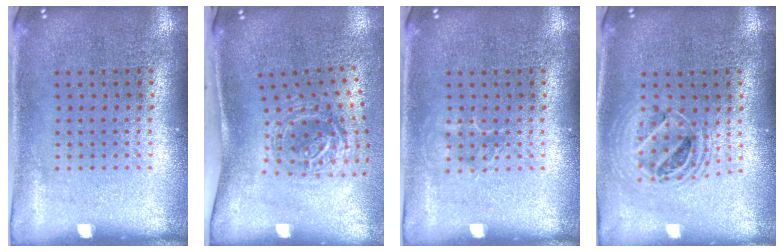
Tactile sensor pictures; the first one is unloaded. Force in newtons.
{"total": 1.7, "press": 1.2, "slide": 1.2}
{"total": 1.0, "press": 0.9, "slide": 0.2}
{"total": 1.7, "press": 1.4, "slide": 0.9}